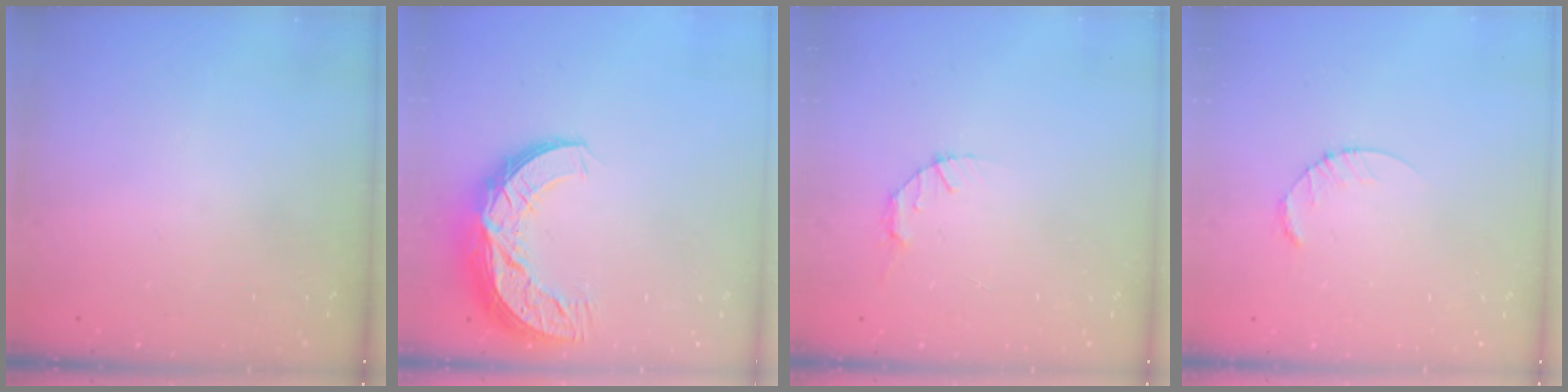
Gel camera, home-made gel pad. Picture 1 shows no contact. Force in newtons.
{"total": 13.5, "press": 13.5, "slide": 0.8}
{"total": 2.8, "press": 2.8, "slide": 0.4}
{"total": 2.6, "press": 2.6, "slide": 0.4}